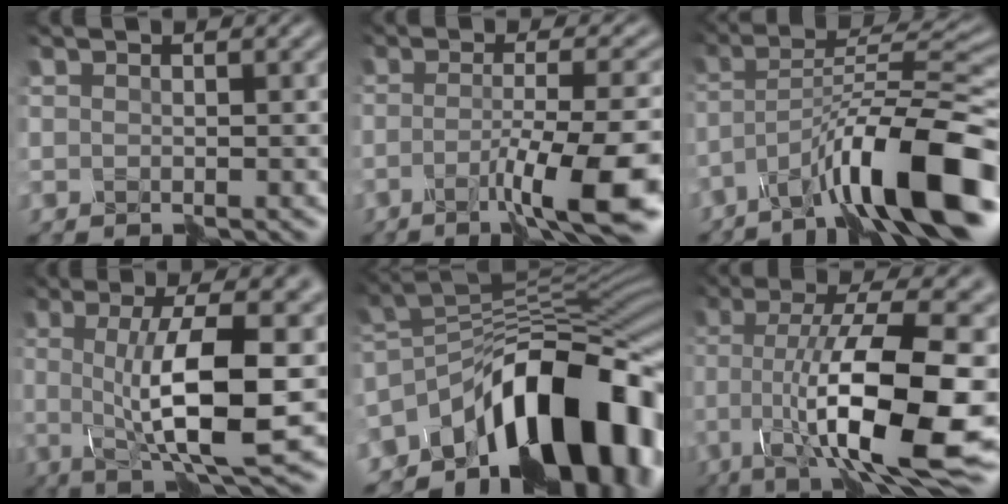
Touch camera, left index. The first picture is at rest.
{"total": 8.1, "force": [-4.1, 0.7, 7.0], "torque": [-0.108, 0.005, -0.071]}
{"total": 12.7, "force": [-8.1, 2.1, 9.5], "torque": [-0.152, 0.022, -0.138]}
{"total": 9.7, "force": [-0.4, 1.9, 9.5], "torque": [-0.138, 0.001, -0.004]}
{"total": 13.4, "force": [-8.0, 6.2, 8.8], "torque": [-0.112, 0.021, -0.135]}
{"total": 12.8, "force": [-3.8, 2.8, 11.9], "torque": [-0.191, 0.001, -0.058]}